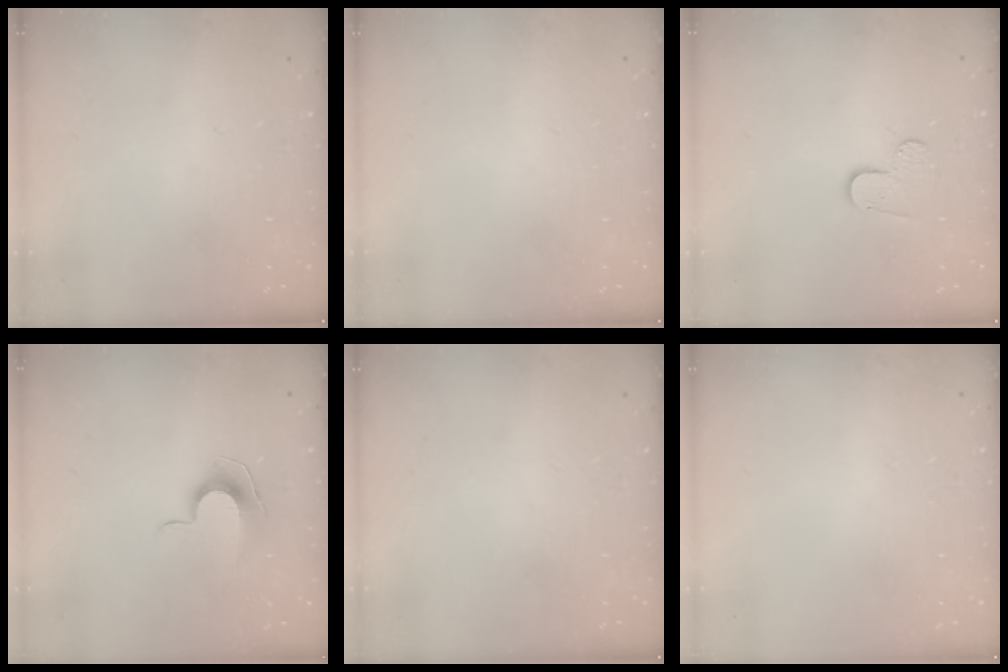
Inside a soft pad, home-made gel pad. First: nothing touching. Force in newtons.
{"total": 0.0}
{"total": 4.1, "press": 4.1, "slide": 0.3}
{"total": 8.8, "press": 8.7, "slide": 0.8}
{"total": 0.0}
{"total": 0.8, "press": 0.8, "slide": 0.1}